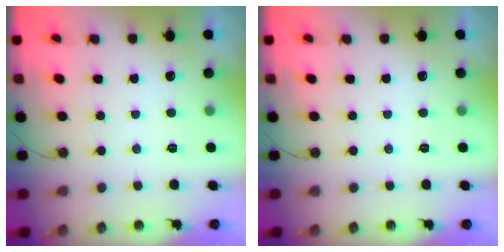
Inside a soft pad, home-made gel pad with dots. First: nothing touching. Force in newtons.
{"total": 0.0}